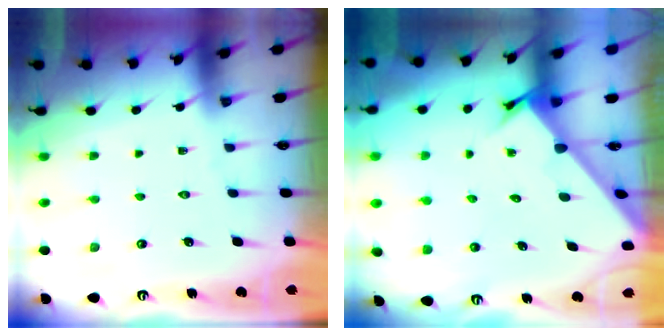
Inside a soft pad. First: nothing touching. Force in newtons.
{"total": 2.6, "press": 2.6, "slide": 0.2}